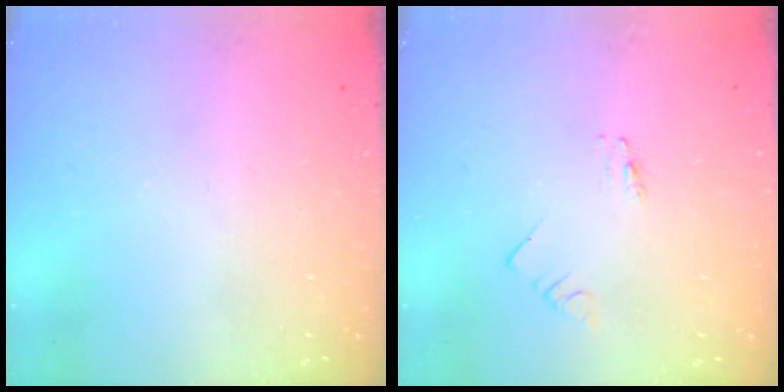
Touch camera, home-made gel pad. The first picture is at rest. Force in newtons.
{"total": 0.0}